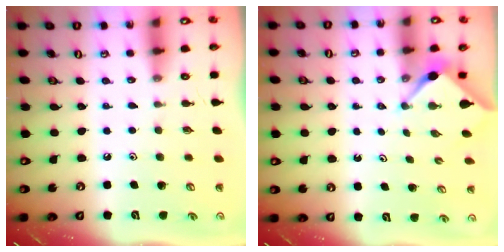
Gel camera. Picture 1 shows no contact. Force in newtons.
{"total": 2.9, "press": 2.9, "slide": 0.3}